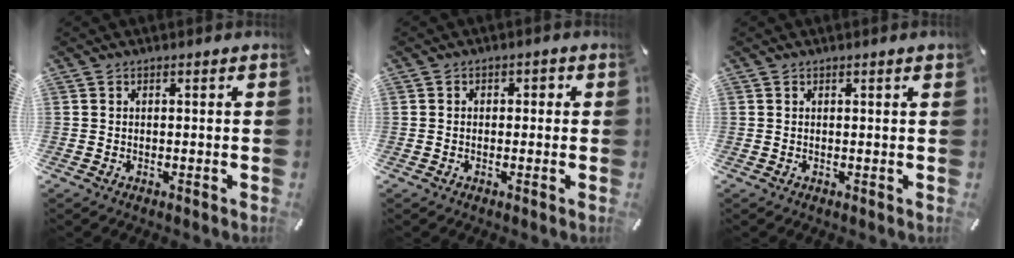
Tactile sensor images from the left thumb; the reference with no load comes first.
{"total": 1.6, "force": [-0.4, 1.3, 0.9], "torque": [-0.018, 0.008, -0.010]}
{"total": 1.0, "force": [0.5, 0.0, 0.8], "torque": [-0.014, -0.001, 0.008]}